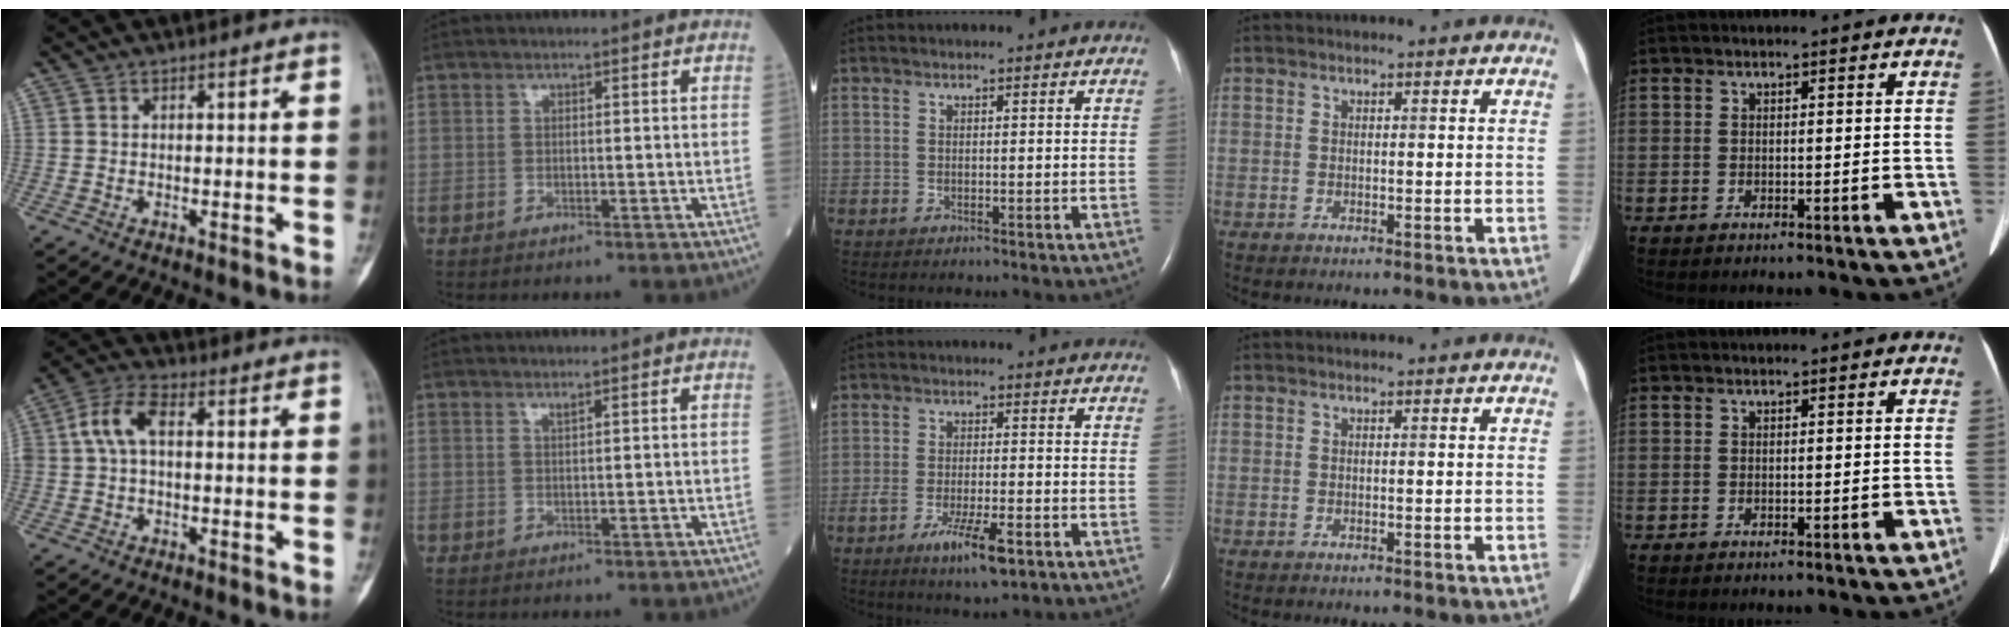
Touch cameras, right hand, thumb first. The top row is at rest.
{"thumb": {"total": 7.0, "force": [0.6, 4.1, 5.7], "torque": [-0.117, 0.025, 0.006]}, "index": {"total": 0.7, "force": [0.6, -0.1, 0.3], "torque": [-0.011, -0.006, 0.013]}, "middle": {"total": 7.1, "force": [-3.7, 1.2, 5.9], "torque": [-0.105, -0.012, -0.058]}}